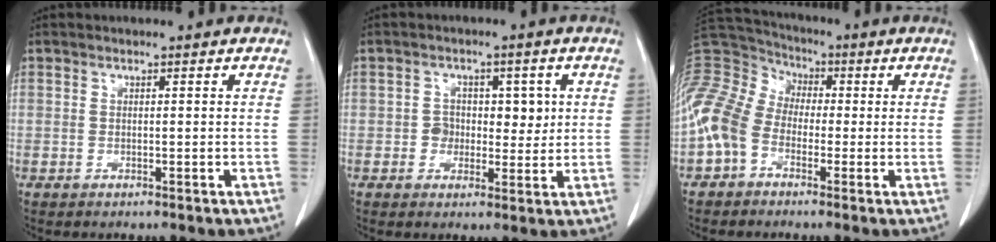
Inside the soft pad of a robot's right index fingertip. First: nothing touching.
{"total": 4.6, "force": [0.4, 3.6, 2.9], "torque": [-0.026, 0.012, 0.006]}
{"total": 10.5, "force": [-2.4, 8.5, 5.7], "torque": [-0.150, 0.042, -0.053]}